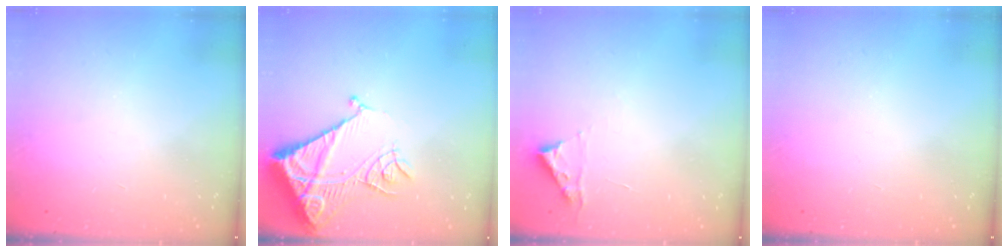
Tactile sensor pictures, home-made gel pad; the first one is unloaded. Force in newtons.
{"total": 13.7, "press": 13.6, "slide": 1.6}
{"total": 2.8, "press": 2.8, "slide": 0.3}
{"total": 0.0}